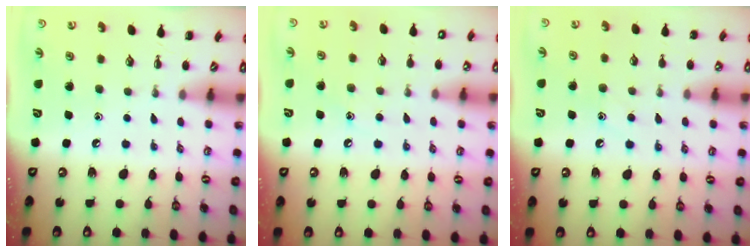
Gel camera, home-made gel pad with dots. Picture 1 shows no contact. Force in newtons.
{"total": 8.7, "press": 8.5, "slide": 1.7}
{"total": 7.0, "press": 6.9, "slide": 1.1}